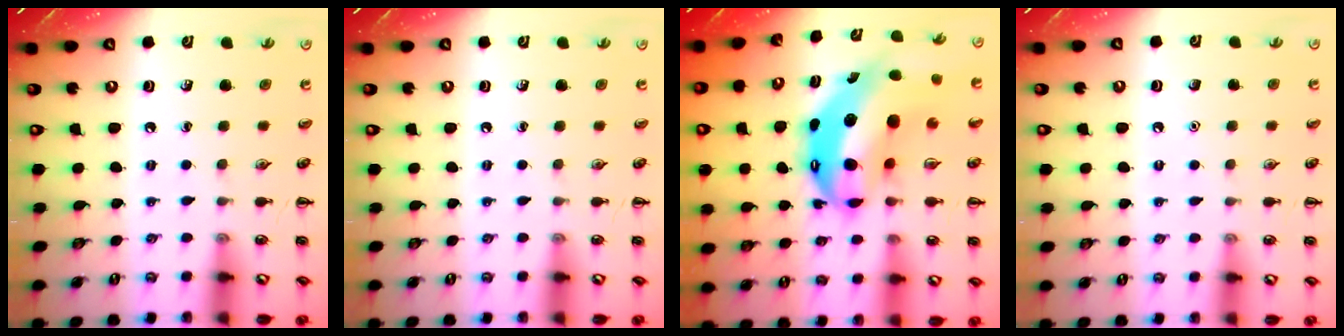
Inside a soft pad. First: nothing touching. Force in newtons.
{"total": 0.0}
{"total": 15.2, "press": 14.7, "slide": 4.0}
{"total": 1.6, "press": 1.5, "slide": 0.1}